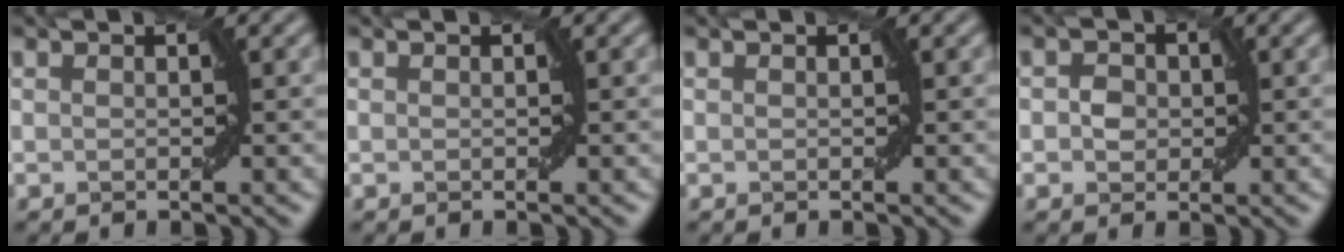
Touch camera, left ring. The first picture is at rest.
{"total": 0.0}
{"total": 0.0}
{"total": 1.7, "force": [0.0, 1.6, 0.8], "torque": [-0.012, 0.002, -0.004]}